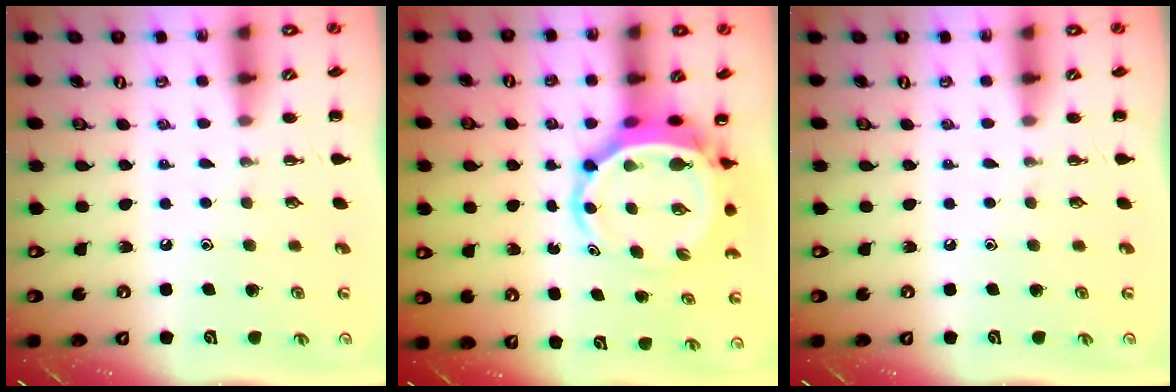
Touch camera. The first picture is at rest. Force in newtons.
{"total": 5.7, "press": 5.5, "slide": 1.5}
{"total": 0.0}